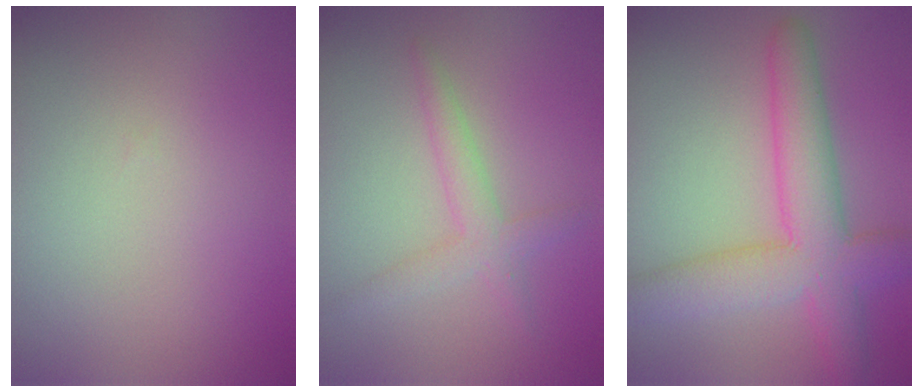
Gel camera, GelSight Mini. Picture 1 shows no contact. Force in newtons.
{"total": 2.4, "press": 2.4, "slide": 0.3}
{"total": 7.4, "press": 7.4, "slide": 0.5}